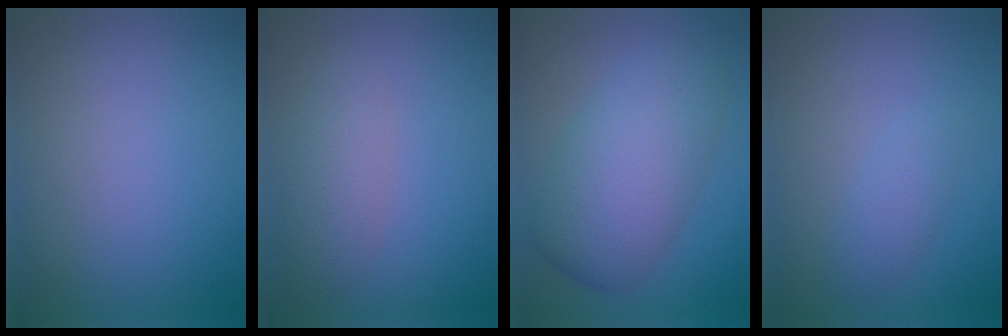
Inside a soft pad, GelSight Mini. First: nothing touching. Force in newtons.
{"total": 2.5, "press": 2.5, "slide": 0.2}
{"total": 7.4, "press": 7.4, "slide": 0.1}
{"total": 1.6, "press": 1.6, "slide": 0.1}